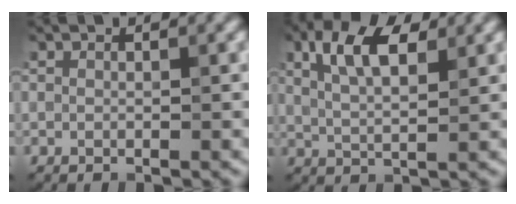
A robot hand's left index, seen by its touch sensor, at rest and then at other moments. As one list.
[{"total": 5.5, "force": [2.3, 2.3, 4.4], "torque": [-0.086, 0.008, 0.038]}]